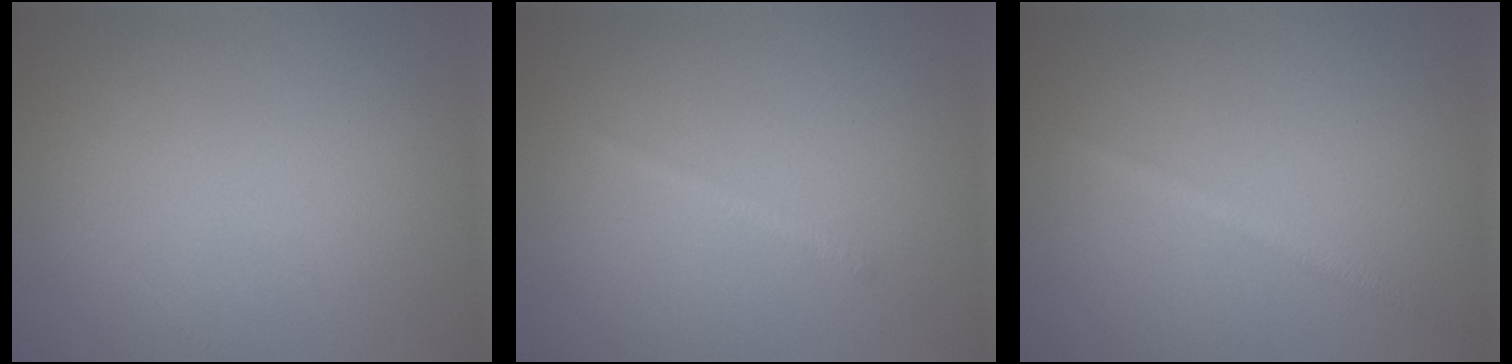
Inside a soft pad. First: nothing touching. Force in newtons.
{"total": 0.8, "press": 0.8, "slide": 0.0}
{"total": 1.4, "press": 1.4, "slide": 0.1}